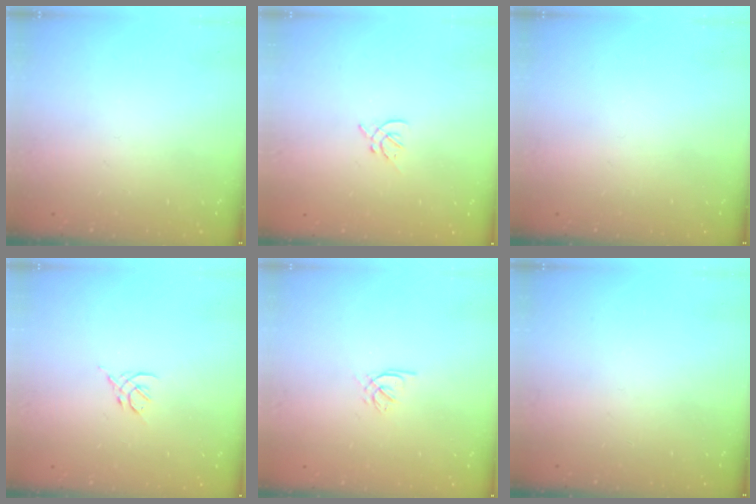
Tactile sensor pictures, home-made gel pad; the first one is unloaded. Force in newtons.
{"total": 2.0, "press": 1.9, "slide": 0.5}
{"total": 0.0}
{"total": 3.1, "press": 3.0, "slide": 0.8}
{"total": 2.1, "press": 2.0, "slide": 0.5}
{"total": 0.0}